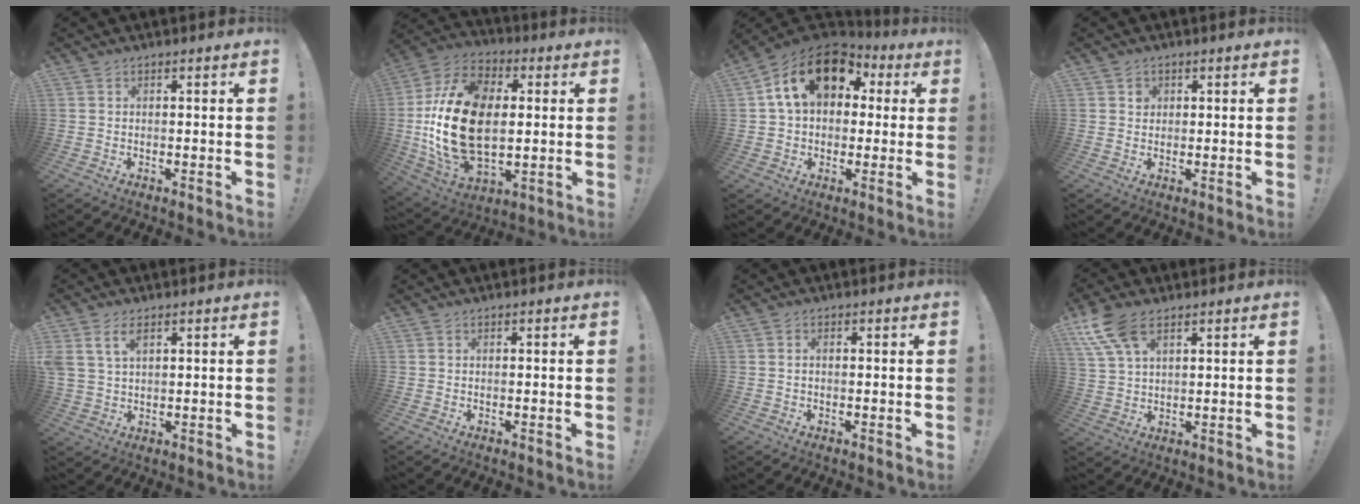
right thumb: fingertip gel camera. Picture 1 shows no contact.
{"total": 25.4, "force": [0.4, 16.0, 19.7], "torque": [-0.389, 0.011, 0.018]}
{"total": 18.0, "force": [5.9, 12.1, 11.9], "torque": [-0.185, -0.005, 0.104]}
{"total": 1.9, "force": [0.7, 1.7, 0.4], "torque": [0.003, -0.002, 0.009]}
{"total": 6.1, "force": [3.3, 3.5, 3.8], "torque": [-0.076, -0.009, 0.063]}
{"total": 0.0}
{"total": 0.6, "force": [0.0, 0.2, 0.6], "torque": [-0.013, 0.001, 0.000]}
{"total": 10.6, "force": [6.2, 5.2, 6.9], "torque": [-0.140, -0.024, 0.117]}